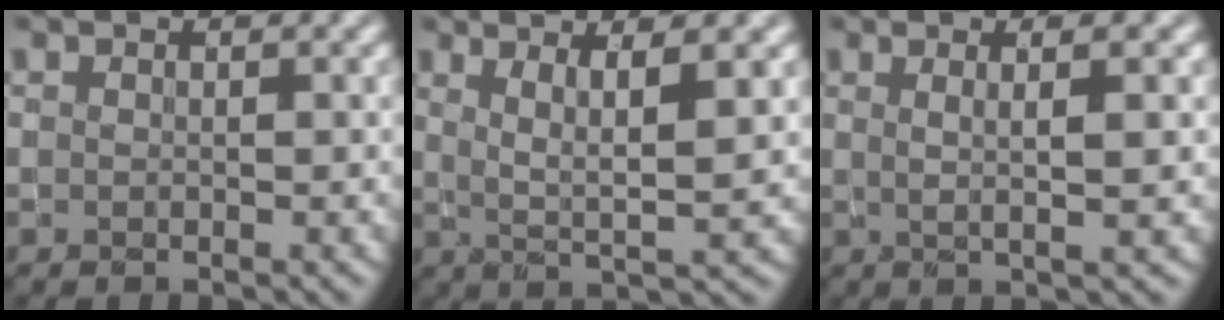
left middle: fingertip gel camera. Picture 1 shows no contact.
{"total": 4.9, "force": [1.8, 0.9, 4.4], "torque": [-0.078, -0.005, 0.034]}
{"total": 4.3, "force": [1.4, 1.0, 3.9], "torque": [-0.051, 0.002, 0.006]}